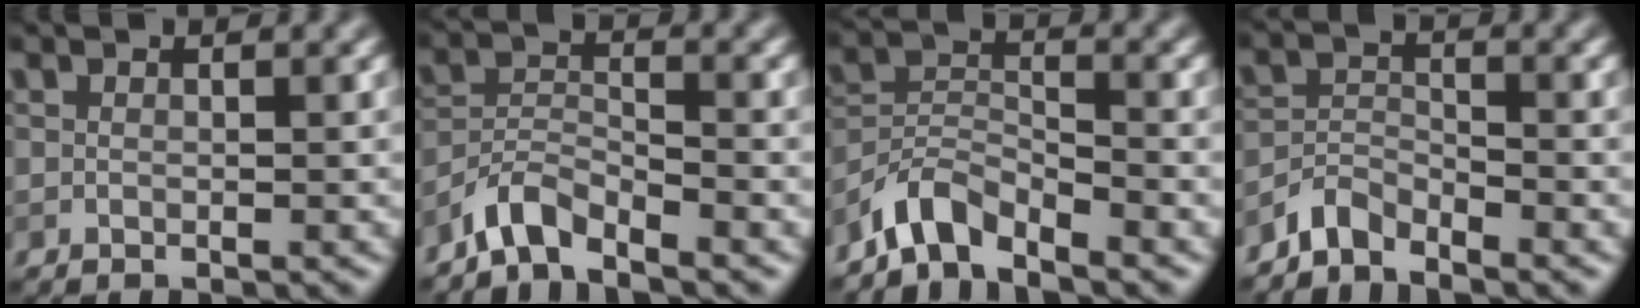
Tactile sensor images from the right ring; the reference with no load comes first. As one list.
[{"total": 3.5, "force": [-3.1, 0.8, 1.2], "torque": [-0.023, 0.006, -0.072]}, {"total": 4.1, "force": [-3.6, 1.2, 1.5], "torque": [-0.024, 0.005, -0.081]}, {"total": 2.8, "force": [-2.6, 0.8, 0.6], "torque": [-0.009, 0.006, -0.062]}]